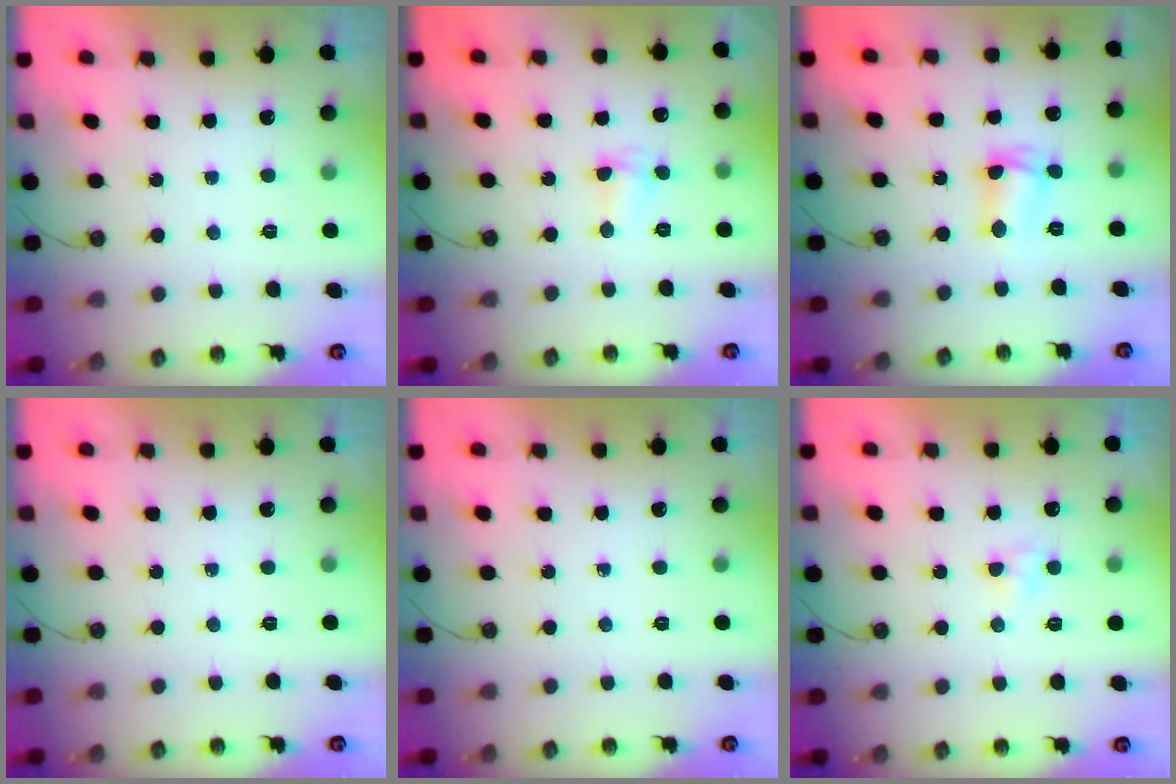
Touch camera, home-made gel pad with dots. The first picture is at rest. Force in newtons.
{"total": 1.9, "press": 1.8, "slide": 0.5}
{"total": 5.3, "press": 5.2, "slide": 1.3}
{"total": 0.0}
{"total": 0.0}
{"total": 3.0, "press": 2.9, "slide": 0.4}